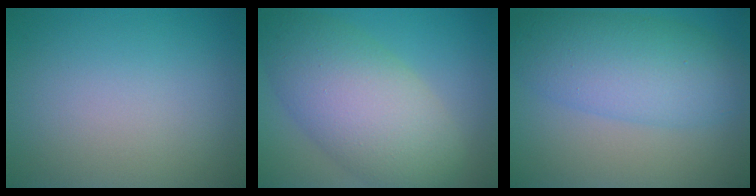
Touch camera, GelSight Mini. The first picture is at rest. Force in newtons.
{"total": 9.2, "press": 9.2, "slide": 0.3}
{"total": 7.1, "press": 7.1, "slide": 0.1}